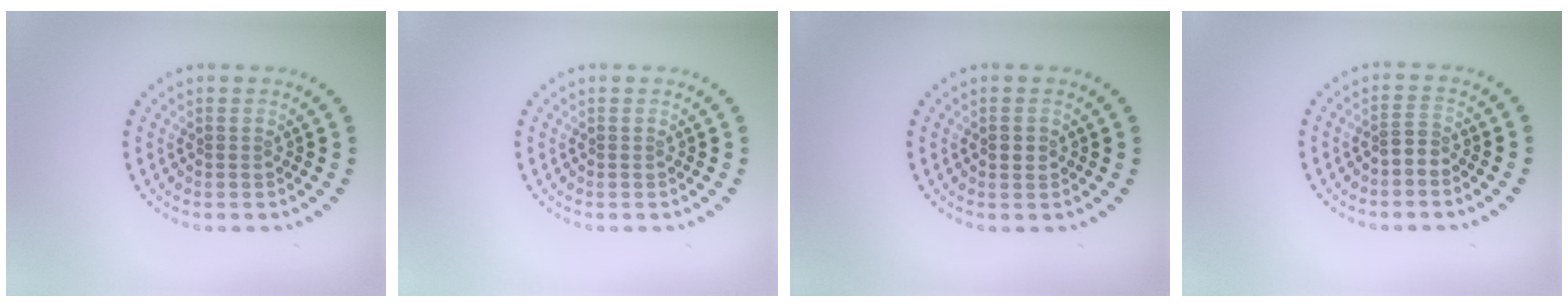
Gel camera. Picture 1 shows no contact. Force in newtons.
{"total": 0.0}
{"total": 0.9, "press": 0.9, "slide": 0.0}
{"total": 1.2, "press": 0.7, "slide": 1.0}